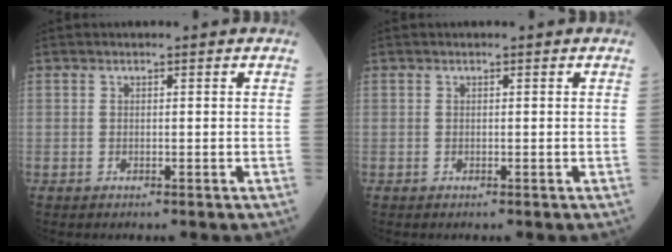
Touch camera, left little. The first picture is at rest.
{"total": 0.0}